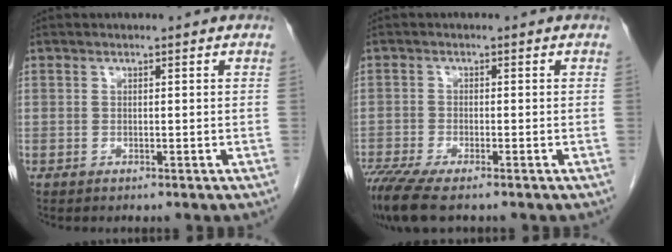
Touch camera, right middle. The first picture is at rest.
{"total": 6.9, "force": [-5.3, 1.0, 4.3], "torque": [-0.079, -0.016, -0.093]}